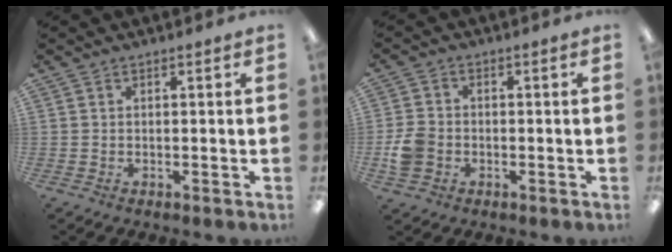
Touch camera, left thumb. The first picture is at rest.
{"total": 6.0, "force": [-1.6, 4.9, 3.0], "torque": [-0.054, 0.010, -0.029]}